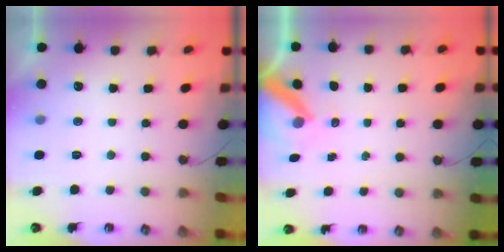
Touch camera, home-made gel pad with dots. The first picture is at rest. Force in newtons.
{"total": 8.6, "press": 8.5, "slide": 1.3}